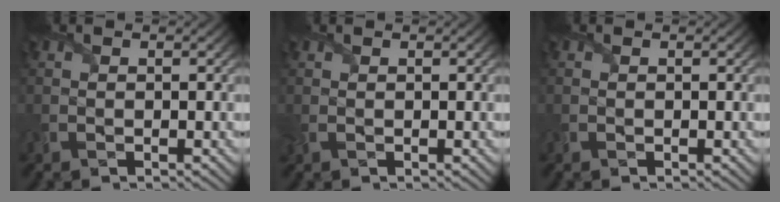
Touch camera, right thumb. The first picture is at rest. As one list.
[{"total": 0.7, "force": [0.2, 0.4, 0.6], "torque": [-0.021, 0.003, 0.004]}, {"total": 0.0}]